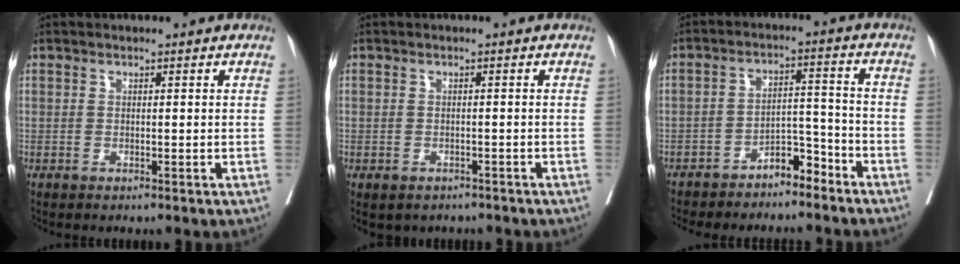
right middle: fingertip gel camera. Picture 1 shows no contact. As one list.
[{"total": 5.2, "force": [-4.1, 2.9, 1.4], "torque": [-0.019, 0.009, -0.048]}, {"total": 5.9, "force": [-4.9, 2.2, 2.4], "torque": [-0.036, 0.019, -0.081]}]